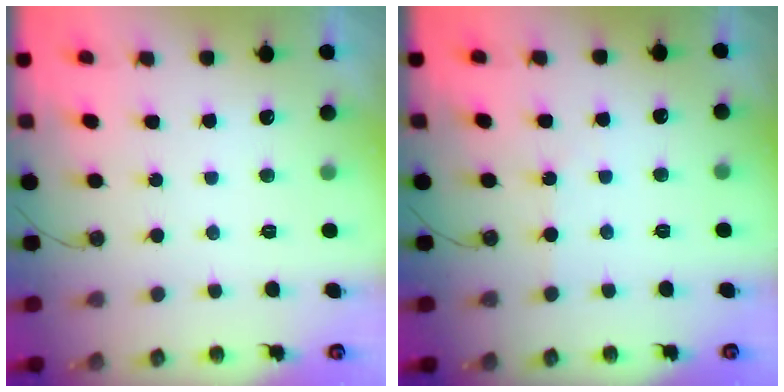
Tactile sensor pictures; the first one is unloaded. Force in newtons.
{"total": 1.0, "press": 1.0, "slide": 0.2}